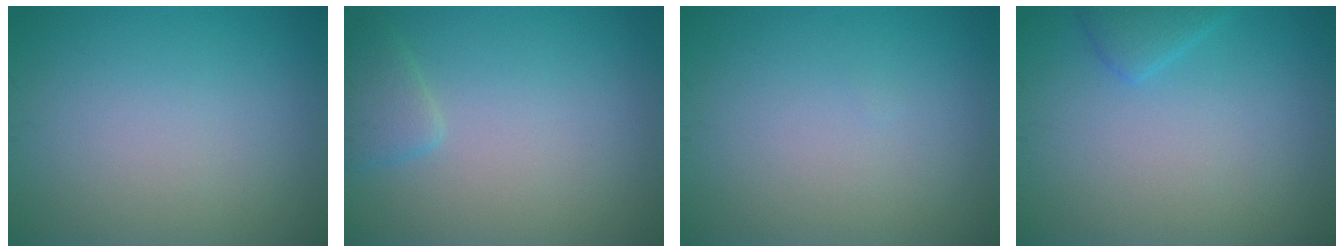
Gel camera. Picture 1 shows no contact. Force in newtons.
{"total": 1.8, "press": 1.8, "slide": 0.2}
{"total": 0.0}
{"total": 1.7, "press": 1.7, "slide": 0.1}